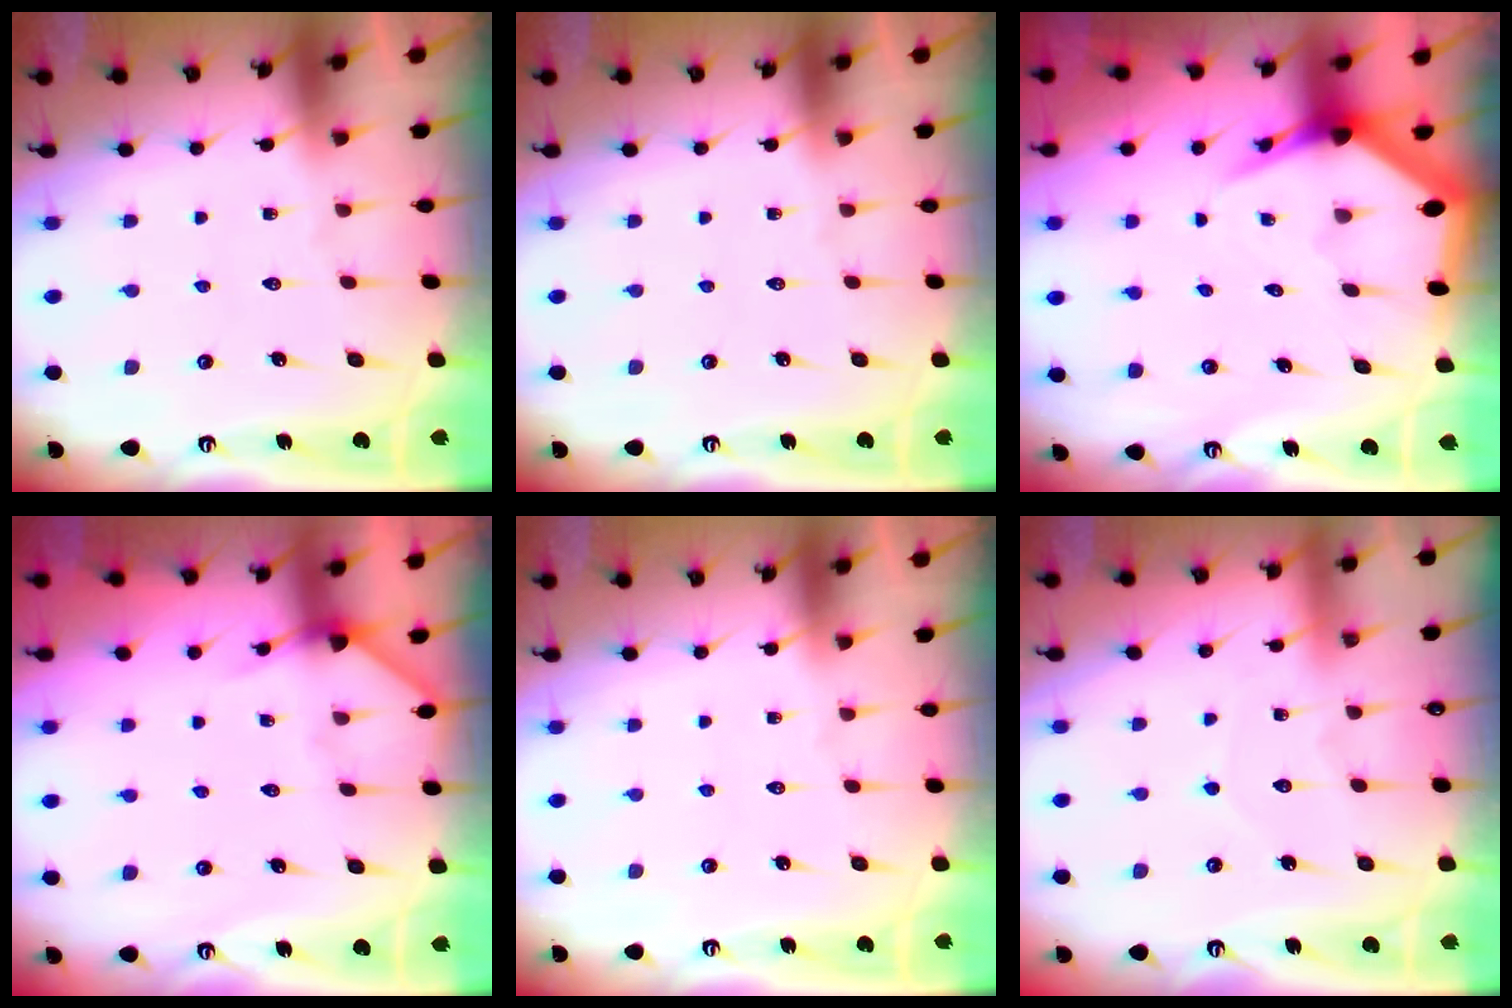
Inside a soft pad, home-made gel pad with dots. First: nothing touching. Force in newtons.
{"total": 0.0}
{"total": 5.5, "press": 5.4, "slide": 0.5}
{"total": 4.7, "press": 4.6, "slide": 0.6}
{"total": 0.0}
{"total": 3.2, "press": 3.2, "slide": 0.3}